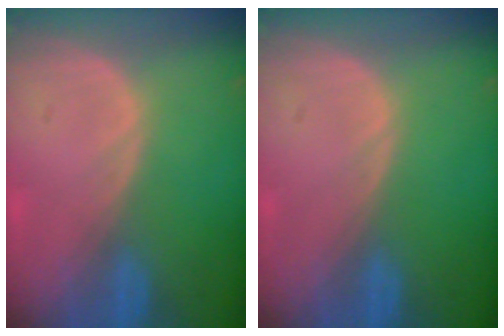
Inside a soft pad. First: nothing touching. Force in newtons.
{"total": 0.0}